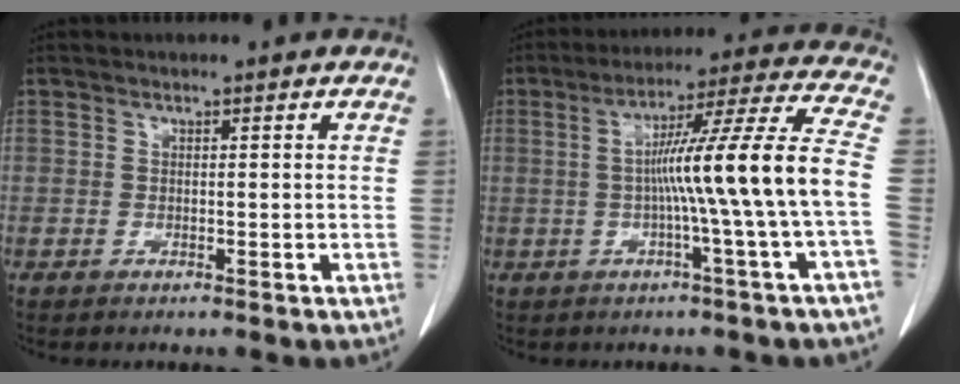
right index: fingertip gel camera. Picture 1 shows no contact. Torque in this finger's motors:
{"motor_torque": [1.77, -0.37, 0.94, 0.21]}